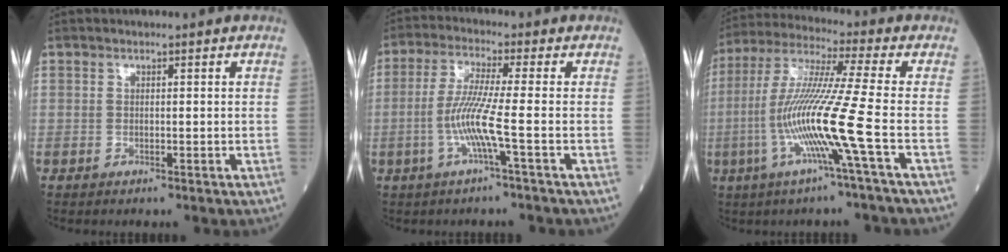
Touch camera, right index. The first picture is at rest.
{"total": 6.8, "force": [-1.9, -1.1, 6.4], "torque": [-0.137, -0.004, -0.042]}
{"total": 13.6, "force": [-3.9, -2.3, 12.9], "torque": [-0.262, -0.007, -0.085]}